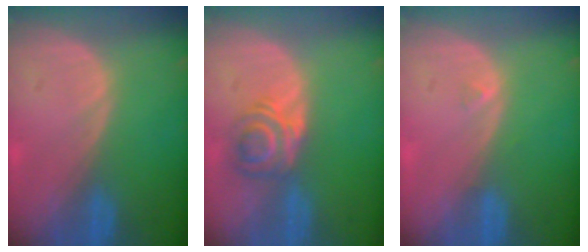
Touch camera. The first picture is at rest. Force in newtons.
{"total": 5.8, "press": 4.9, "slide": 3.2}
{"total": 0.5, "press": 0.5, "slide": 0.2}